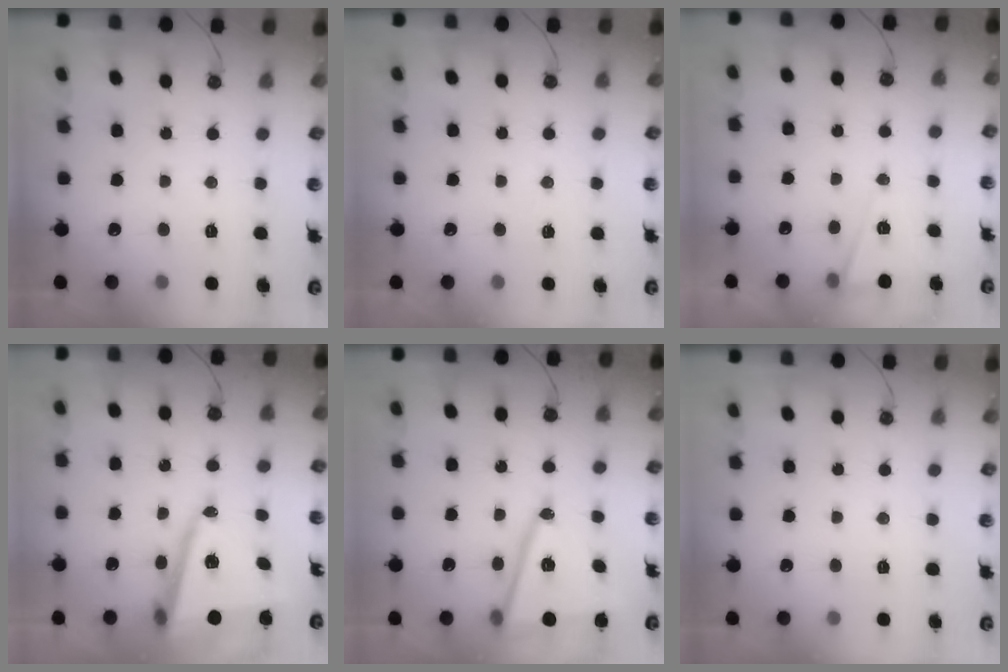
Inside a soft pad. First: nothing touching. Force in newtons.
{"total": 3.6, "press": 3.2, "slide": 1.6}
{"total": 6.1, "press": 3.9, "slide": 4.7}
{"total": 12.8, "press": 12.5, "slide": 2.5}
{"total": 15.0, "press": 14.6, "slide": 3.7}
{"total": 0.0}